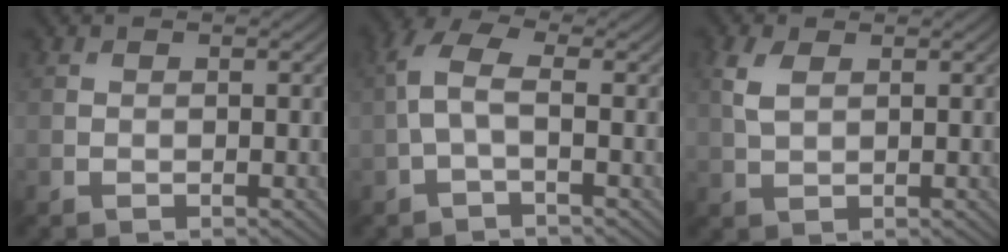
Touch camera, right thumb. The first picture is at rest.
{"total": 3.7, "force": [-0.5, 1.3, 3.5], "torque": [-0.085, 0.012, -0.020]}
{"total": 3.1, "force": [1.1, 1.7, 2.4], "torque": [-0.066, 0.004, 0.024]}